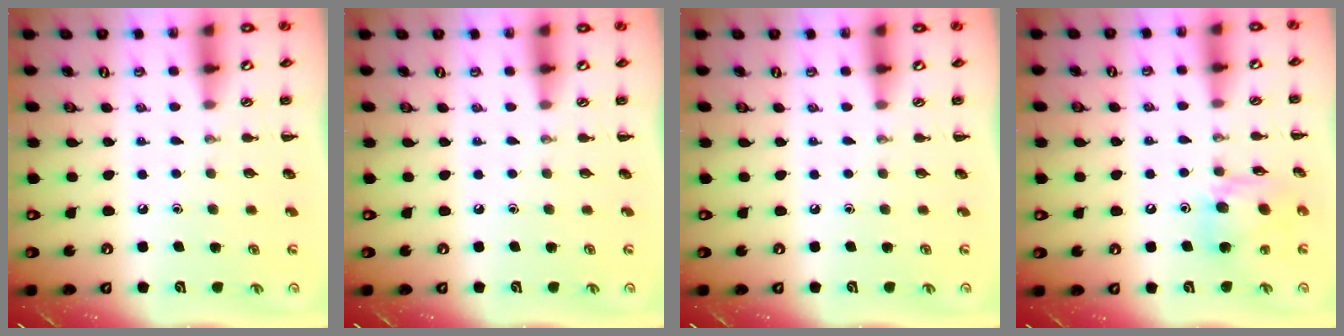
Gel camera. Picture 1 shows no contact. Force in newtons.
{"total": 0.0}
{"total": 0.0}
{"total": 13.3, "press": 12.9, "slide": 3.3}